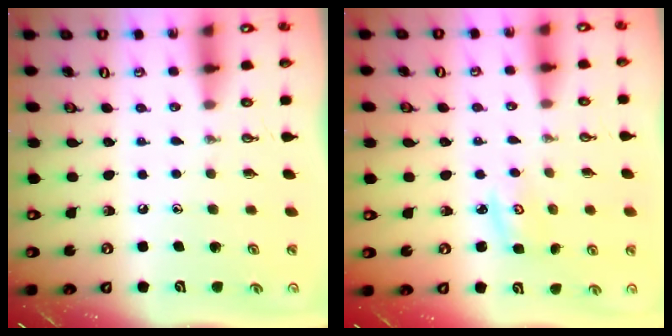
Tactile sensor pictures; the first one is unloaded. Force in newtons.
{"total": 3.1, "press": 3.1, "slide": 0.4}